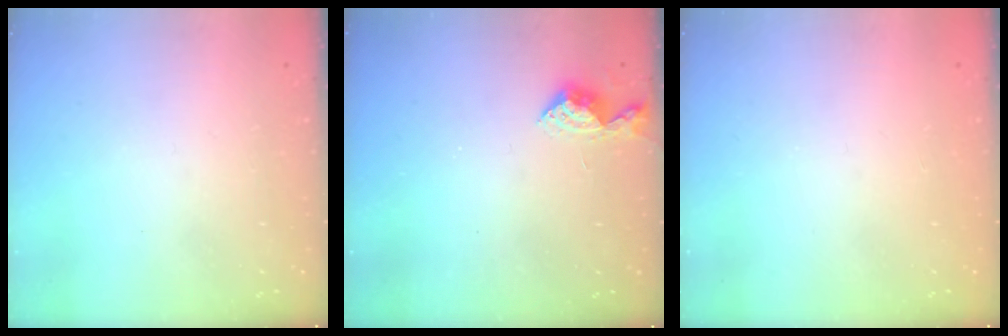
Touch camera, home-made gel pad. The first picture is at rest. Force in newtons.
{"total": 6.7, "press": 6.7, "slide": 0.6}
{"total": 1.0, "press": 0.9, "slide": 0.1}